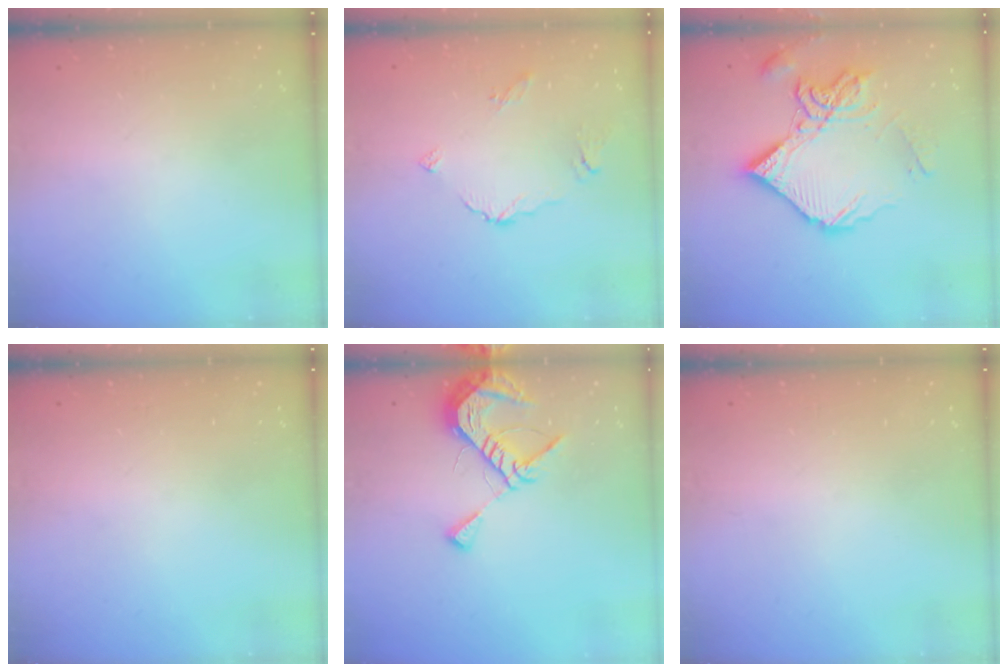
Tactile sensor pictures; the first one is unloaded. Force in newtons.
{"total": 5.1, "press": 5.1, "slide": 0.3}
{"total": 15.8, "press": 15.7, "slide": 1.4}
{"total": 0.0}
{"total": 9.1, "press": 9.0, "slide": 1.0}
{"total": 0.0}